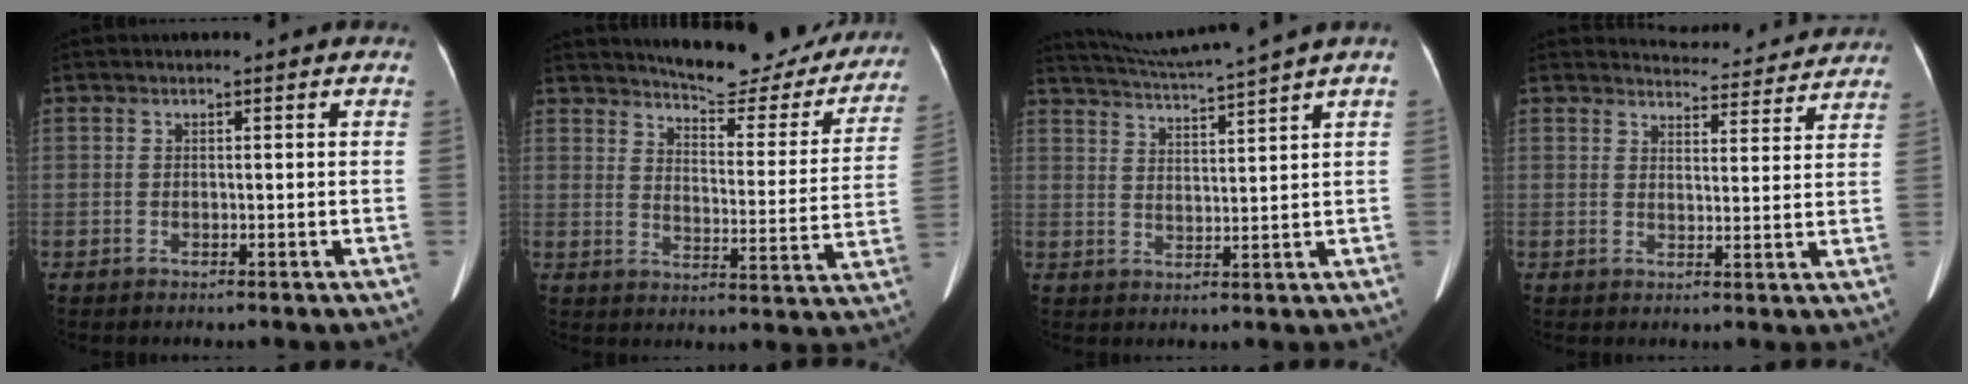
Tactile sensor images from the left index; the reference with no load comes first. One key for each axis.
{"total": 20.7, "fx": 18.9, "fy": 4.6, "fz": 6.9, "tx": -0.077, "ty": -0.052, "tz": 0.223}
{"total": 8.6, "fx": 7.6, "fy": -2.6, "fz": 2.9, "tx": -0.057, "ty": -0.007, "tz": 0.130}
{"total": 11.4, "fx": 11.1, "fy": 2.2, "fz": 1.0, "tx": 0.007, "ty": -0.003, "tz": 0.119}